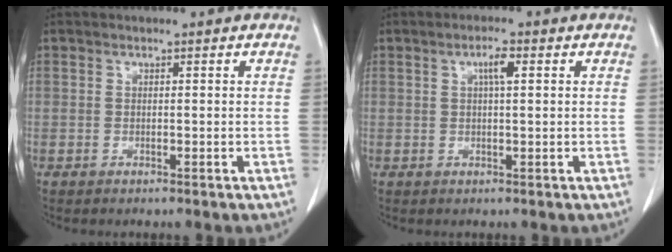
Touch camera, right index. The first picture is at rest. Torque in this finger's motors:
{"motor_torque": [0.04, 0.02, 0.02, 0.05]}